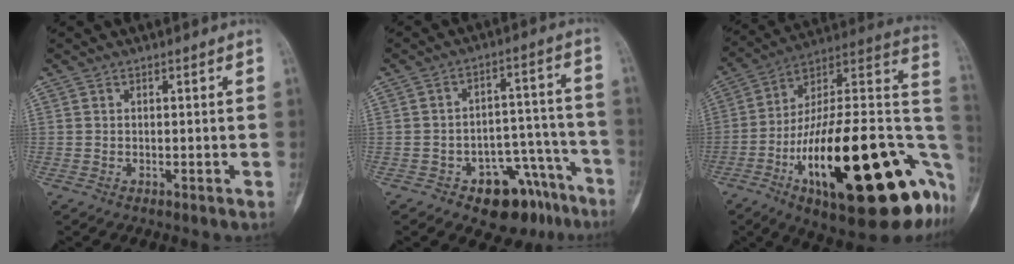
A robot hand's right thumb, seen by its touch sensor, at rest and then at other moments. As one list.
[{"total": 12.4, "force": [-7.9, 7.1, 6.4], "torque": [-0.041, 0.083, -0.108]}, {"total": 37.9, "force": [-10.9, 13.2, 33.8], "torque": [-0.425, 0.045, -0.168]}]